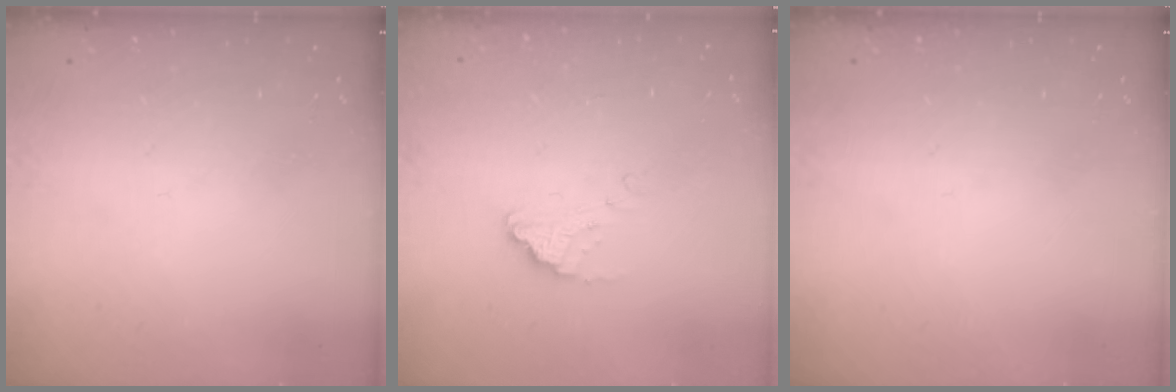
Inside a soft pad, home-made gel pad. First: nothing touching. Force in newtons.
{"total": 1.9, "press": 1.9, "slide": 0.0}
{"total": 0.0}